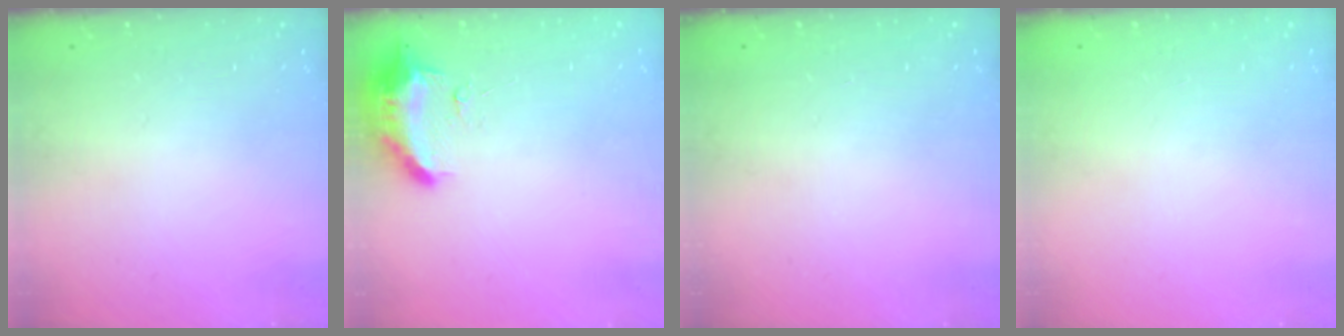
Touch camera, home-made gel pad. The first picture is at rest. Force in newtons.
{"total": 9.5, "press": 9.4, "slide": 1.8}
{"total": 0.0}
{"total": 0.0}